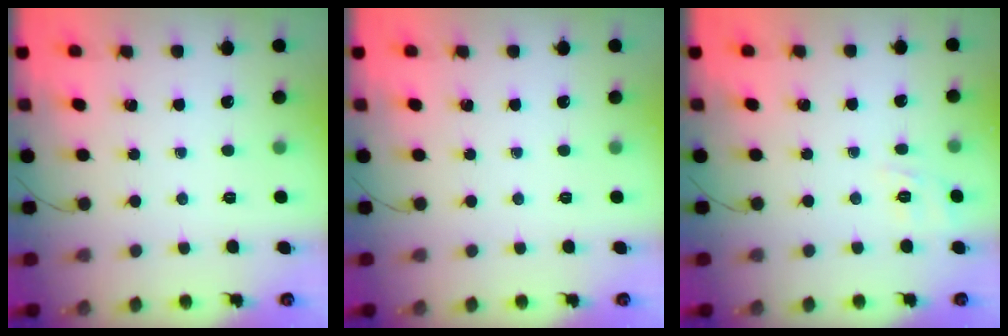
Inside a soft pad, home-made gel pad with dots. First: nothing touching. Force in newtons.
{"total": 0.0}
{"total": 2.0, "press": 0.6, "slide": 1.9}